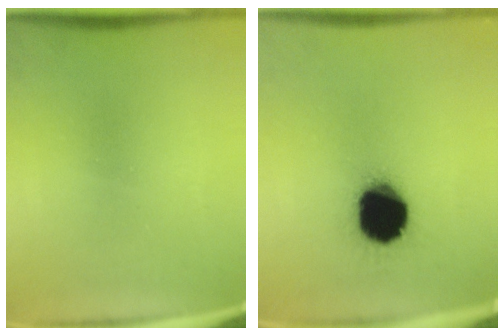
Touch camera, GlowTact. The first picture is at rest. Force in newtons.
{"total": 20.0}